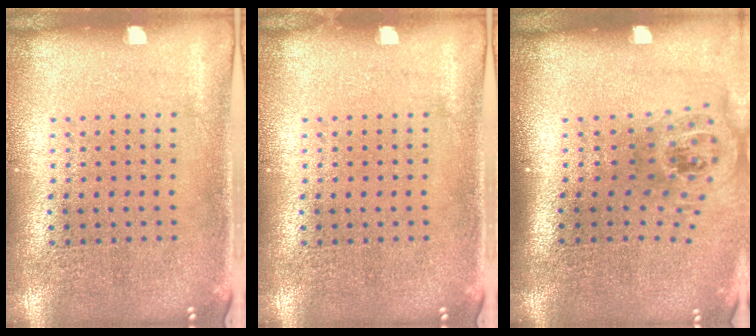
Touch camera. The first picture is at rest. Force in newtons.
{"total": 0.0}
{"total": 1.6, "press": 1.2, "slide": 1.2}